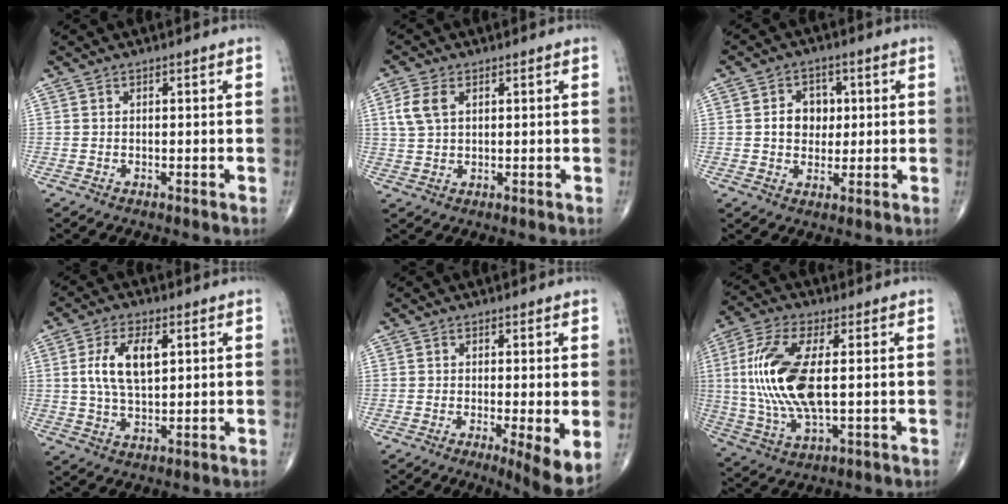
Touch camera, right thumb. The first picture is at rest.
{"total": 5.0, "force": [1.7, 3.1, 3.6], "torque": [-0.081, 0.007, 0.035]}
{"total": 6.4, "force": [0.7, 5.2, 3.7], "torque": [-0.026, 0.002, 0.009]}
{"total": 9.1, "force": [2.3, 4.5, 7.6], "torque": [-0.145, -0.003, 0.043]}
{"total": 6.6, "force": [-1.0, 1.4, 6.4], "torque": [-0.099, -0.021, -0.019]}
{"total": 16.3, "force": [1.4, 6.5, 14.9], "torque": [-0.331, -0.003, 0.029]}